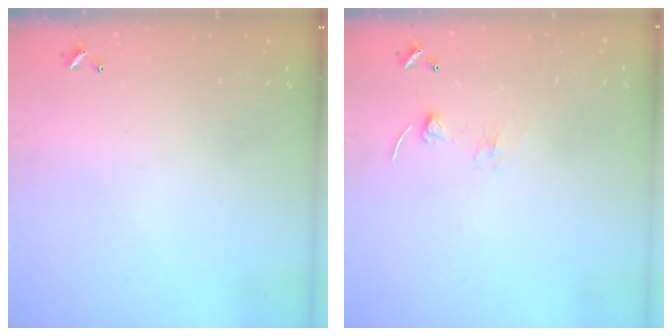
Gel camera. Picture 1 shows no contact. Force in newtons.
{"total": 2.4, "press": 2.4, "slide": 0.3}